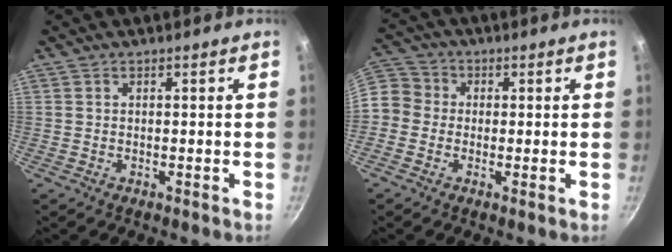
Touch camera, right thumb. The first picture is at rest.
{"total": 7.7, "force": [-0.7, 7.2, 2.8], "torque": [-0.034, 0.021, -0.037]}